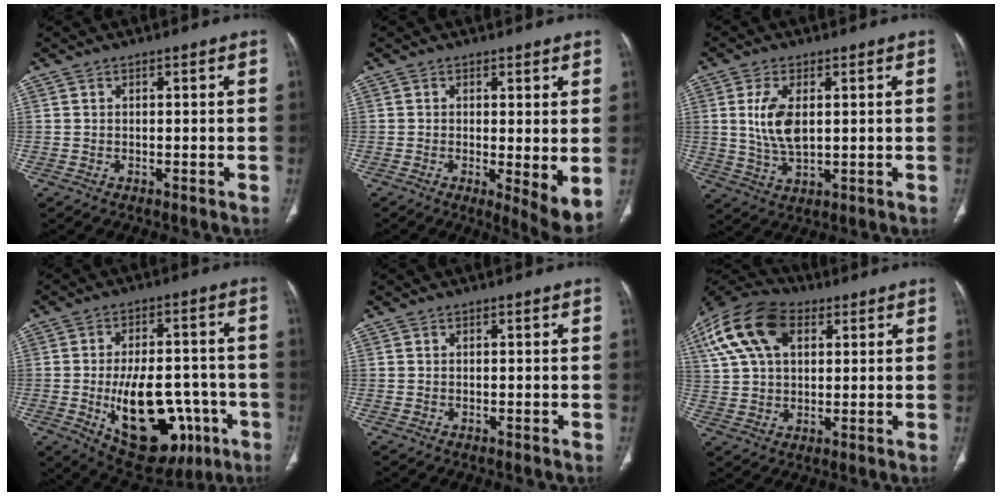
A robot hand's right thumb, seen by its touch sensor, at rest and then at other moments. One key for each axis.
{"total": 6.5, "fx": -0.2, "fy": 1.9, "fz": 6.2, "tx": -0.093, "ty": -0.021, "tz": -0.003}
{"total": 8.1, "fx": 1.5, "fy": 4.0, "fz": 6.9, "tx": -0.141, "ty": -0.011, "tz": 0.034}
{"total": 20.4, "fx": -6.1, "fy": 11.2, "fz": 16.0, "tx": -0.216, "ty": 0.020, "tz": -0.065}
{"total": 0.0}
{"total": 18.1, "fx": 7.1, "fy": 11.1, "fz": 12.4, "tx": -0.258, "ty": 0.019, "tz": 0.126}